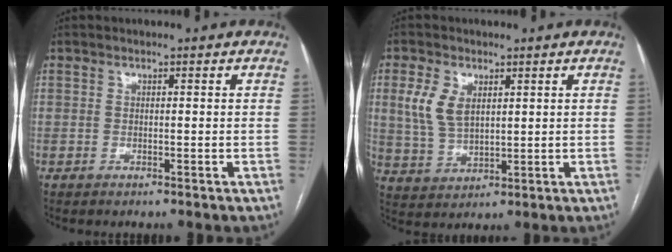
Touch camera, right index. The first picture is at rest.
{"total": 6.7, "force": [2.3, 3.9, 4.9], "torque": [-0.115, 0.009, 0.054]}